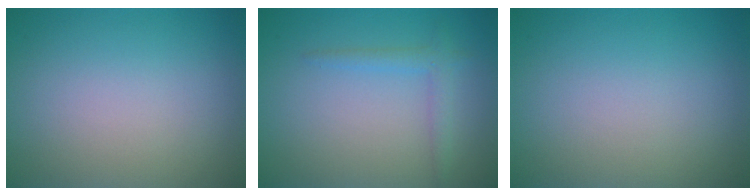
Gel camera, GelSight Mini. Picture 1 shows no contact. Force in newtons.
{"total": 1.7, "press": 1.7, "slide": 0.1}
{"total": 0.0}